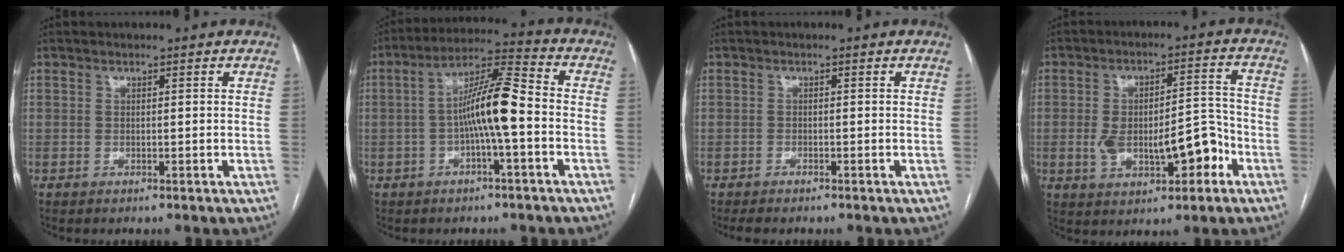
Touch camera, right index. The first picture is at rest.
{"total": 9.6, "force": [-1.6, 0.8, 9.5], "torque": [-0.171, 0.026, -0.034]}
{"total": 2.2, "force": [-1.9, 0.6, 1.0], "torque": [-0.016, -0.005, -0.025]}
{"total": 11.4, "force": [-3.2, 4.8, 9.8], "torque": [-0.153, 0.031, -0.037]}